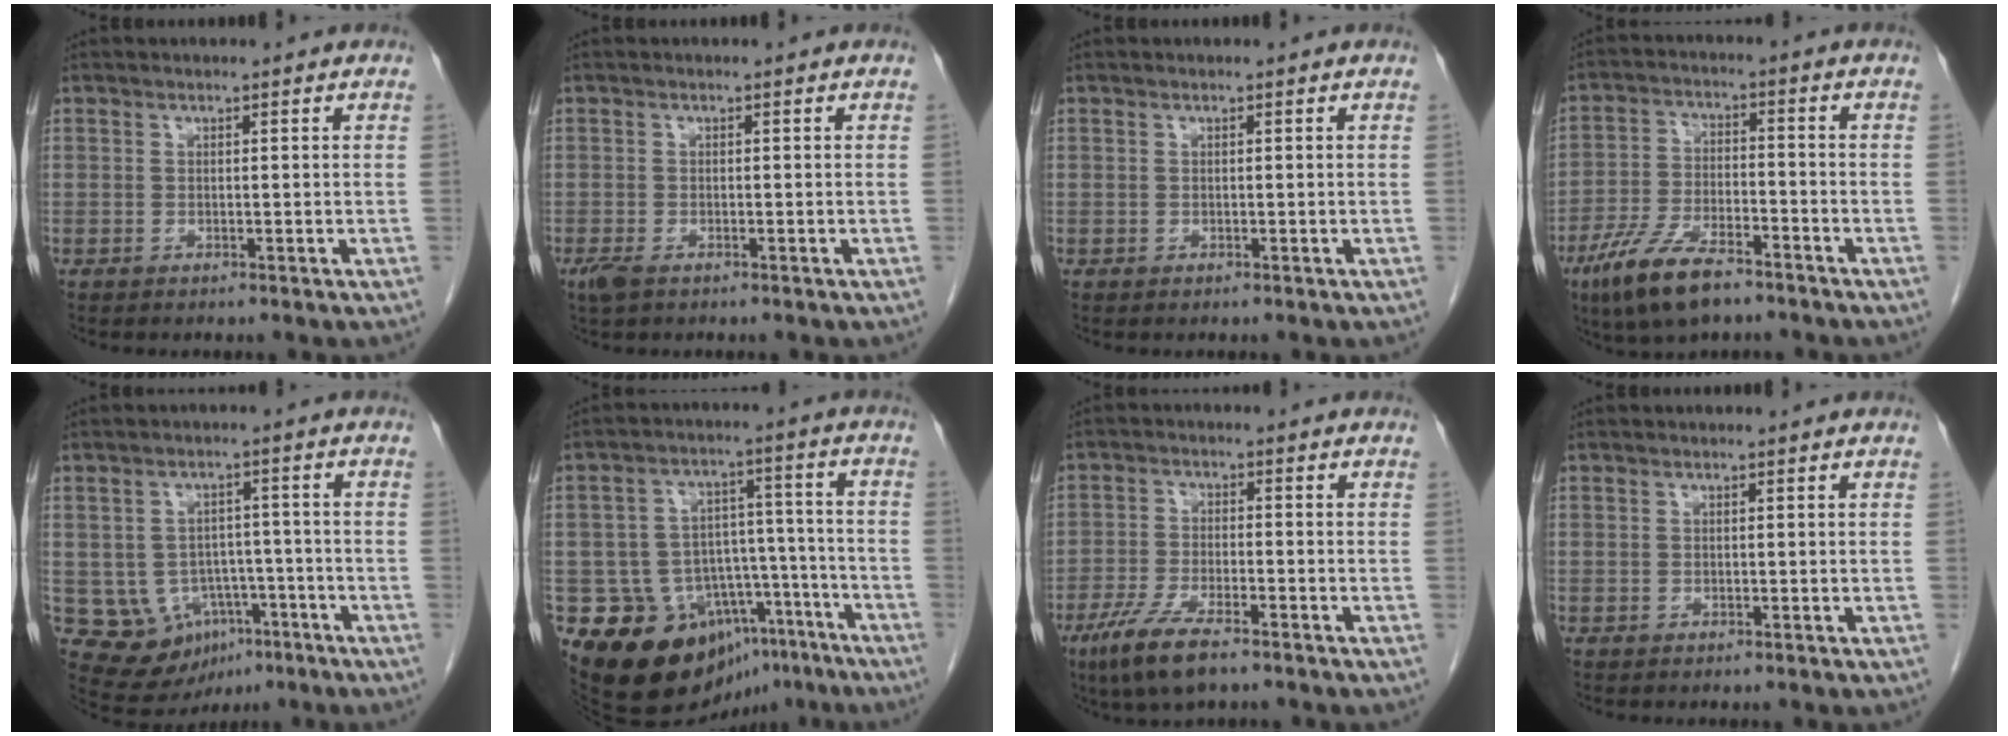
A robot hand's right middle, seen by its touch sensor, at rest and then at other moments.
{"total": 2.2, "force": [-1.4, 0.9, 1.5], "torque": [-0.039, -0.006, -0.021]}
{"total": 0.0}
{"total": 10.7, "force": [-7.3, 3.3, 7.1], "torque": [-0.147, -0.014, -0.132]}
{"total": 9.3, "force": [-3.5, 7.7, 3.9], "torque": [-0.062, 0.021, -0.038]}
{"total": 18.1, "force": [-12.8, 11.1, 6.4], "torque": [-0.088, 0.064, -0.176]}
{"total": 8.1, "force": [-5.4, 1.6, 5.8], "torque": [-0.119, -0.017, -0.097]}
{"total": 0.0}